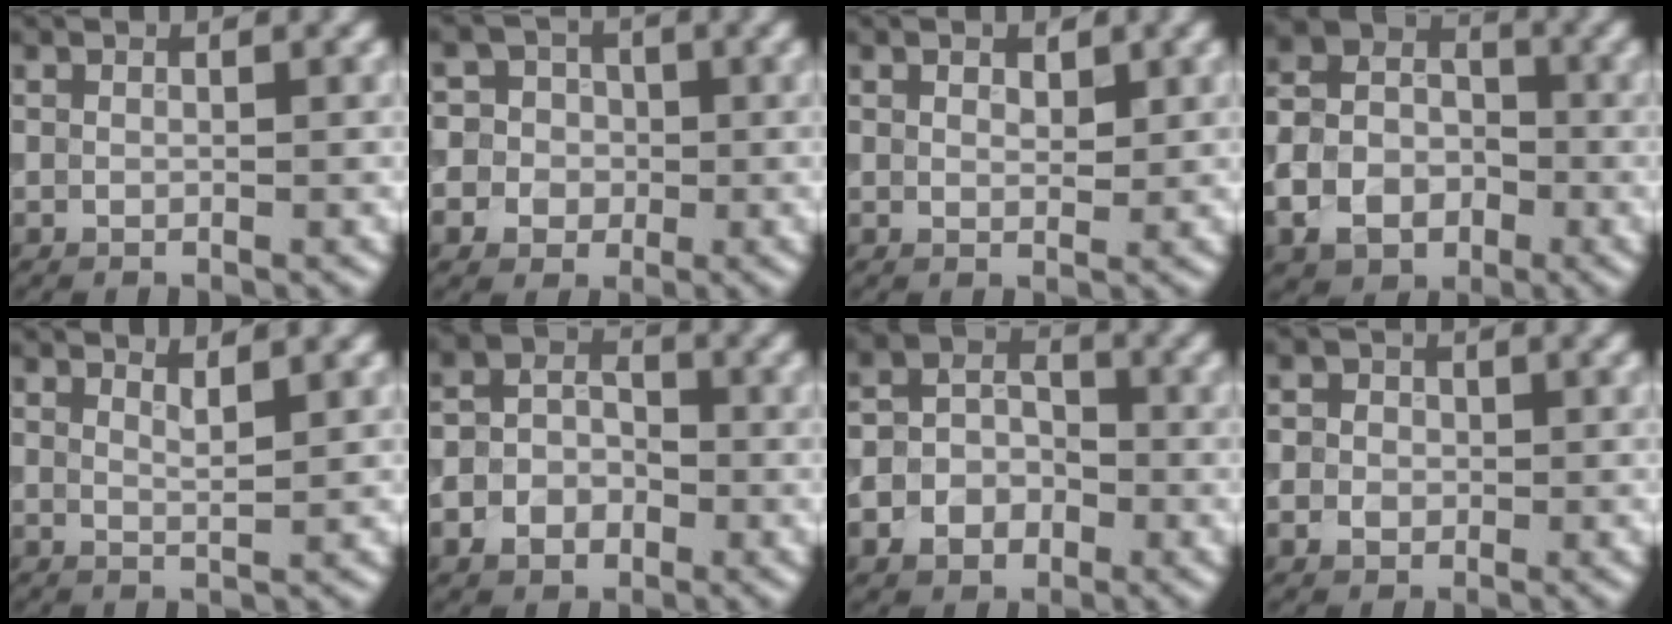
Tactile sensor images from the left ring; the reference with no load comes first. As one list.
[{"total": 8.1, "force": [-0.9, 7.8, 1.9], "torque": [-0.039, 0.020, -0.040]}, {"total": 1.4, "force": [0.7, 0.8, 0.8], "torque": [-0.011, 0.000, 0.015]}, {"total": 7.3, "force": [-2.9, 5.6, 3.6], "torque": [-0.062, -0.004, -0.061]}, {"total": 1.7, "force": [1.2, 0.4, 1.1], "torque": [-0.007, 0.002, 0.017]}, {"total": 4.9, "force": [-2.0, 3.8, 2.4], "torque": [-0.032, 0.001, -0.042]}, {"total": 5.8, "force": [-2.3, 4.6, 2.6], "torque": [-0.024, 0.001, -0.051]}, {"total": 3.3, "force": [-0.3, 3.0, 1.4], "torque": [-0.004, 0.006, -0.026]}]